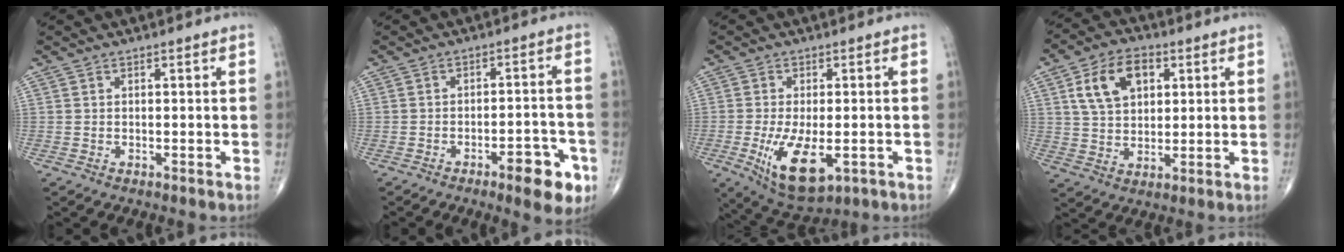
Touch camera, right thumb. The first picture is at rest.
{"total": 8.7, "force": [-4.5, 3.0, 6.9], "torque": [-0.071, 0.027, -0.055]}
{"total": 11.1, "force": [-3.2, 5.1, 9.4], "torque": [-0.161, -0.018, -0.040]}
{"total": 10.9, "force": [3.8, 7.1, 7.4], "torque": [-0.110, 0.000, 0.068]}